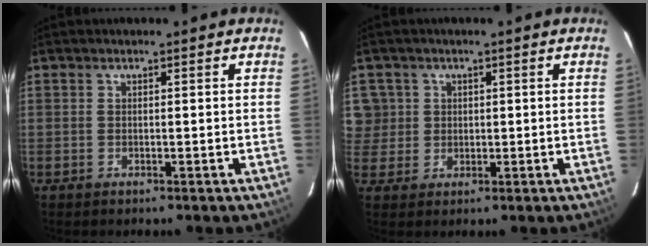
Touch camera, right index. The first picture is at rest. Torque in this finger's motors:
{"motor_torque": [0.05, 0.03, 0.01, -0.02]}